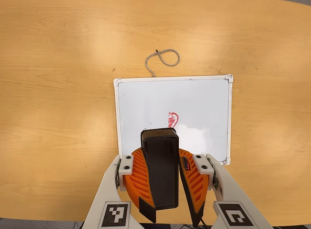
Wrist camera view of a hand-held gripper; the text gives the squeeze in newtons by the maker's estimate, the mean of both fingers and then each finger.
{"total": 12.6, "left": 11.7, "right": 13.6}